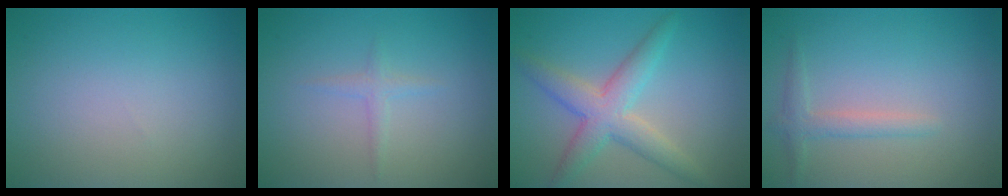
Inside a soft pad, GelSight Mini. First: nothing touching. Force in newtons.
{"total": 1.1, "press": 1.1, "slide": 0.0}
{"total": 4.6, "press": 4.6, "slide": 0.2}
{"total": 1.8, "press": 1.7, "slide": 0.1}